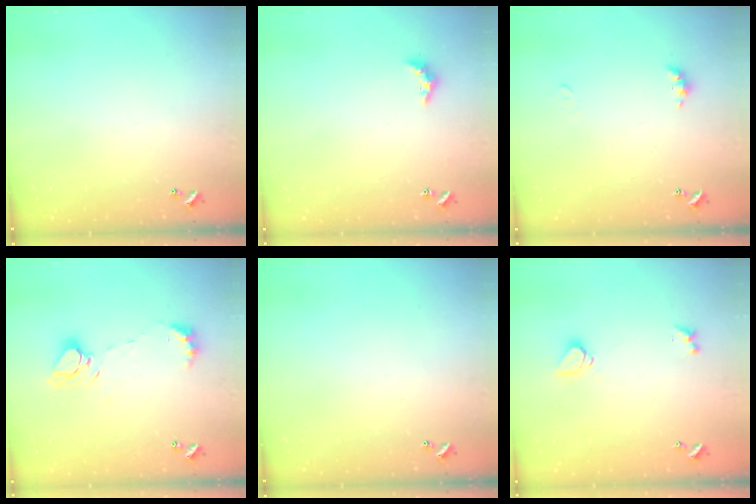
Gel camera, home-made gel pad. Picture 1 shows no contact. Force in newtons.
{"total": 4.0, "press": 4.0, "slide": 0.7}
{"total": 3.2, "press": 3.1, "slide": 0.6}
{"total": 8.4, "press": 8.4, "slide": 1.0}
{"total": 0.0}
{"total": 1.3, "press": 1.2, "slide": 0.4}